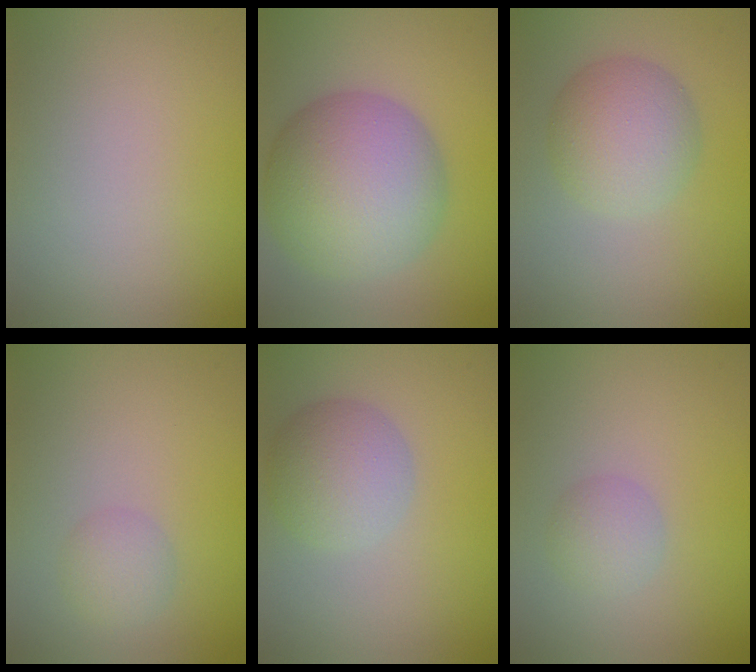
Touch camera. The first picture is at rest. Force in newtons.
{"total": 10.4, "press": 10.4, "slide": 0.2}
{"total": 5.1, "press": 5.1, "slide": 0.2}
{"total": 1.6, "press": 1.6, "slide": 0.2}
{"total": 4.4, "press": 4.4, "slide": 0.2}
{"total": 1.9, "press": 1.9, "slide": 0.0}